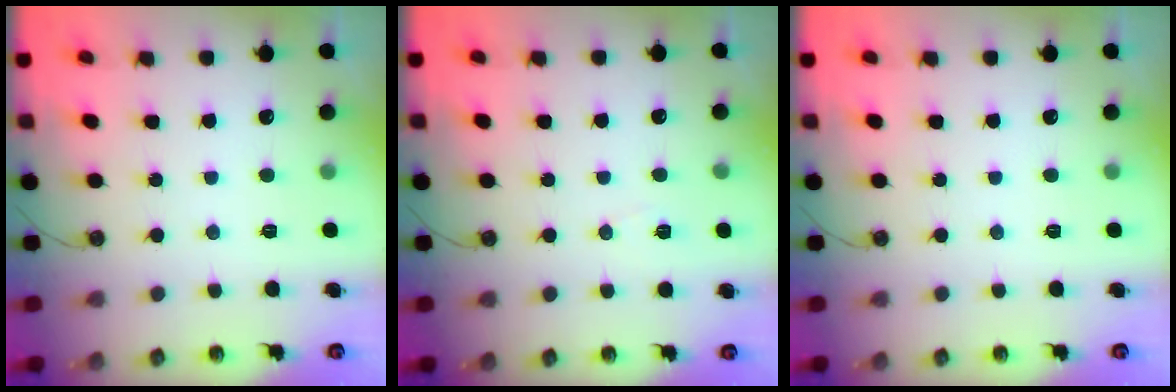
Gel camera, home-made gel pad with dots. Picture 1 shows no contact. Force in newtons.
{"total": 4.9, "press": 4.3, "slide": 2.5}
{"total": 0.0}